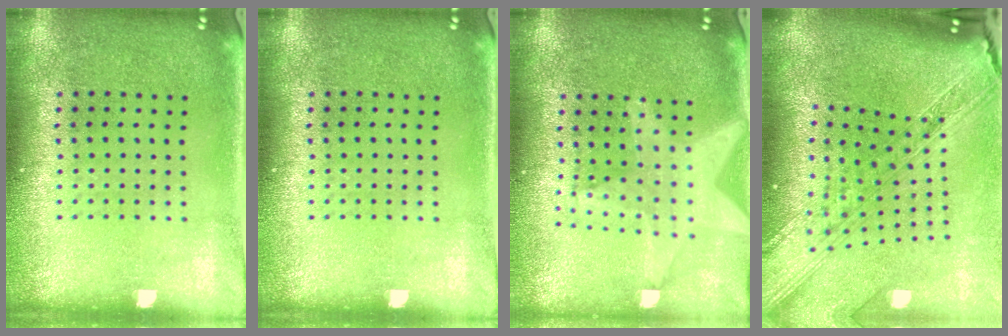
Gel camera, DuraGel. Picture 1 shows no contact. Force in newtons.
{"total": 0.0}
{"total": 1.9, "press": 1.6, "slide": 0.8}
{"total": 3.8, "press": 2.8, "slide": 2.6}